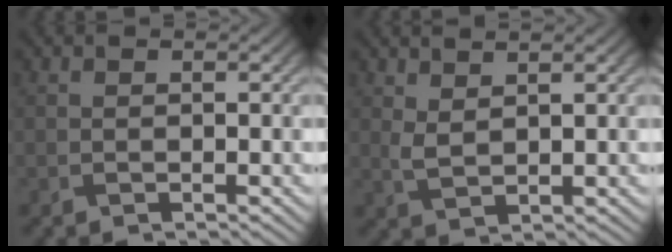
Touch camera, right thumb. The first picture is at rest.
{"total": 2.2, "force": [1.4, 0.6, 1.6], "torque": [-0.044, -0.002, 0.034]}